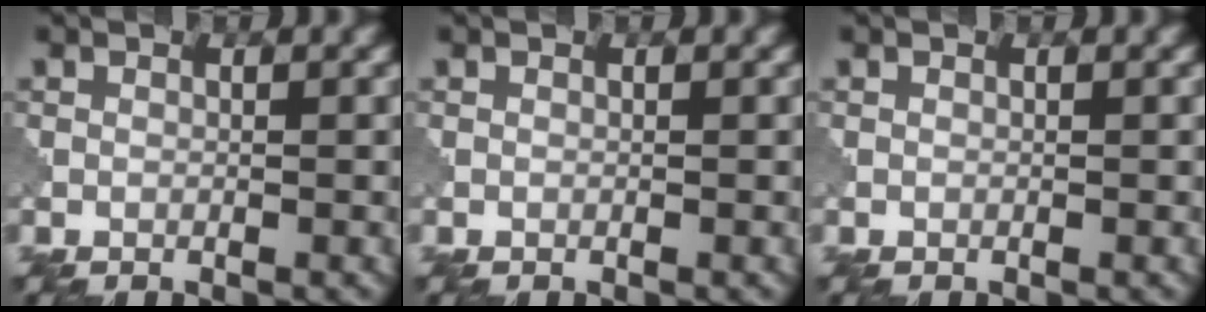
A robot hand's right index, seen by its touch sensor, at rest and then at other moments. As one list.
[{"total": 0.0}, {"total": 0.0}]